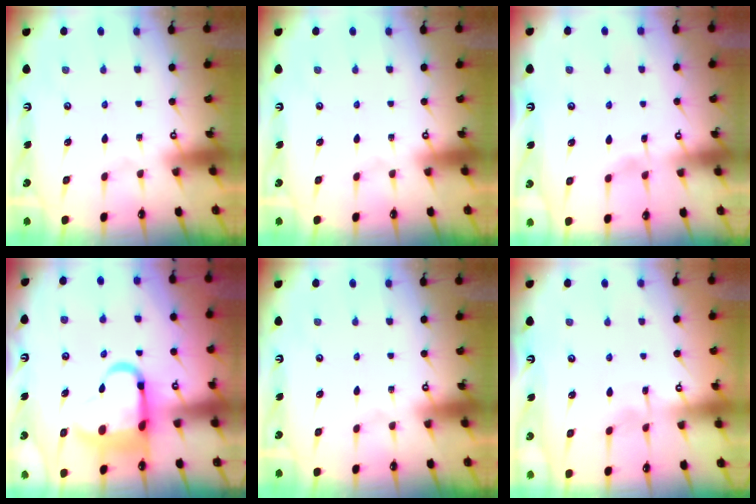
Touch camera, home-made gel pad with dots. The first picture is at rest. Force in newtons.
{"total": 0.0}
{"total": 2.6, "press": 2.5, "slide": 0.4}
{"total": 13.2, "press": 12.9, "slide": 2.5}
{"total": 0.0}
{"total": 4.6, "press": 4.6, "slide": 0.4}